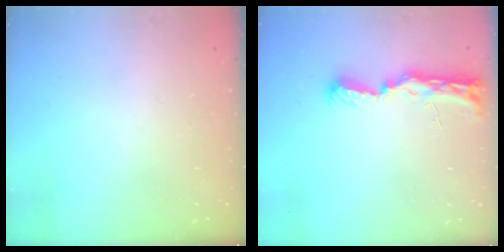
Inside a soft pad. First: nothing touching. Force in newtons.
{"total": 8.3, "press": 8.2, "slide": 0.8}